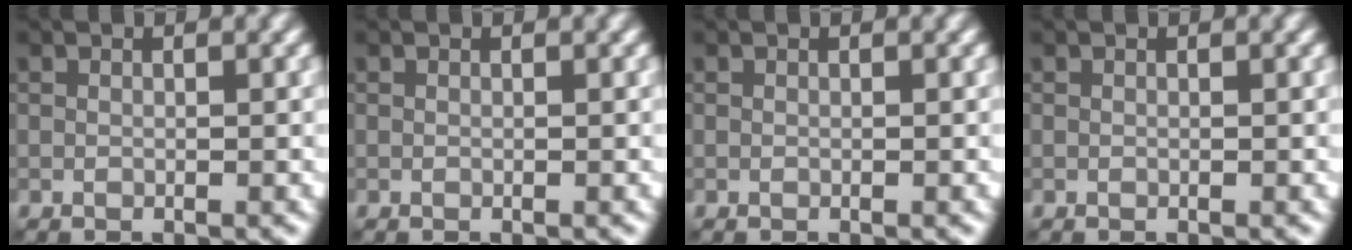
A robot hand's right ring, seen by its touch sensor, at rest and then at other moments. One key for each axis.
{"total": 0.0}
{"total": 0.0}
{"total": 0.0}